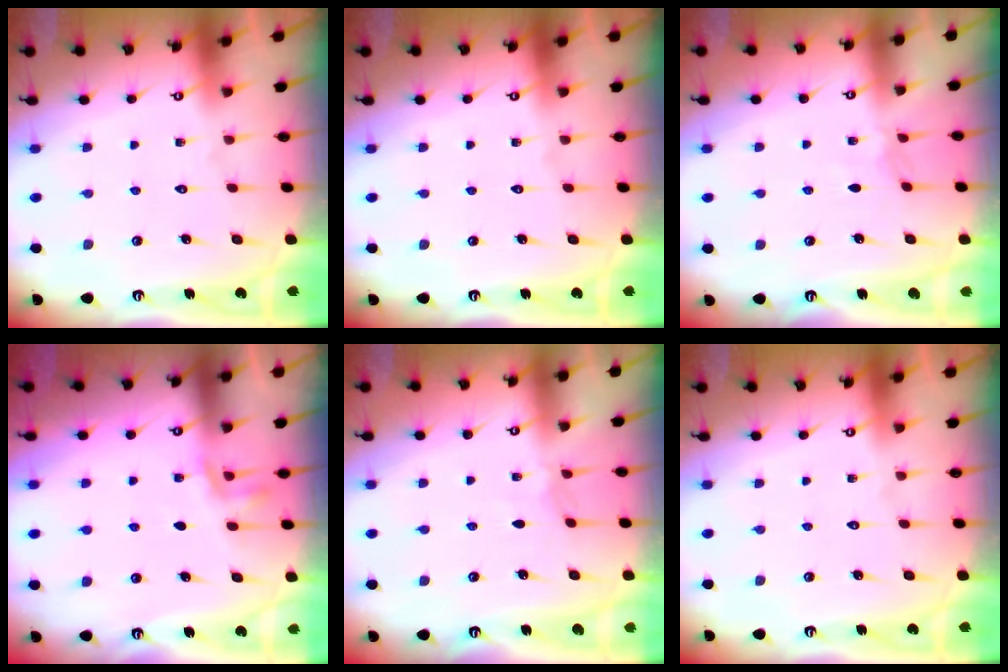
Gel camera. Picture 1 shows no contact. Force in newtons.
{"total": 0.0}
{"total": 2.5, "press": 2.5, "slide": 0.5}
{"total": 3.6, "press": 3.4, "slide": 1.2}
{"total": 2.5, "press": 2.5, "slide": 0.5}
{"total": 0.0}